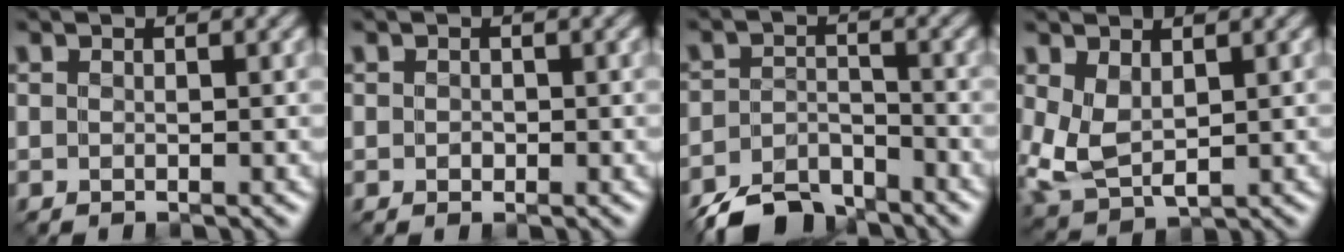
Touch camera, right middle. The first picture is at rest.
{"total": 0.6, "force": [-0.1, 0.5, 0.3], "torque": [-0.004, -0.005, -0.003]}
{"total": 6.1, "force": [-5.2, 2.3, 2.1], "torque": [-0.037, -0.010, -0.098]}
{"total": 4.2, "force": [0.6, 2.7, 3.2], "torque": [-0.089, -0.009, 0.021]}